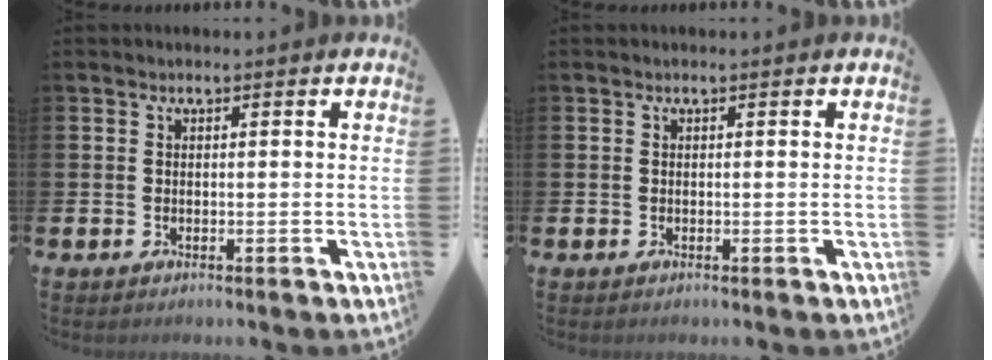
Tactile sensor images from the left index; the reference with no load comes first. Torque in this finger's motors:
{"motor_torque": [0.00, 0.00, 0.00, 0.00]}